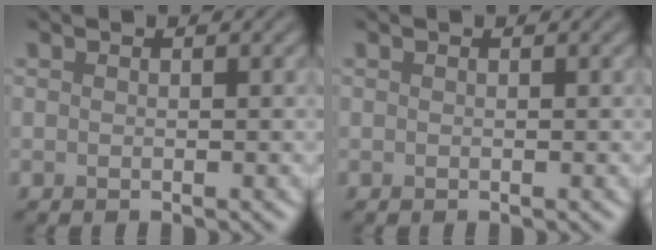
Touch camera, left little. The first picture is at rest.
{"total": 0.0}